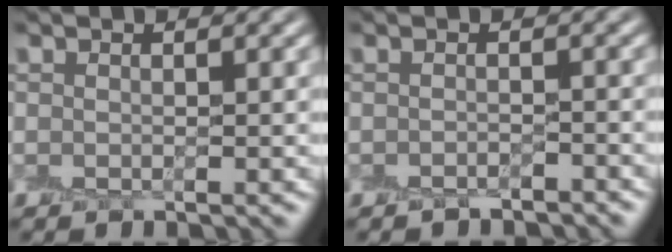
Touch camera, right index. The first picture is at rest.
{"total": 1.4, "force": [-1.3, 0.0, 0.4], "torque": [-0.004, -0.002, -0.024]}